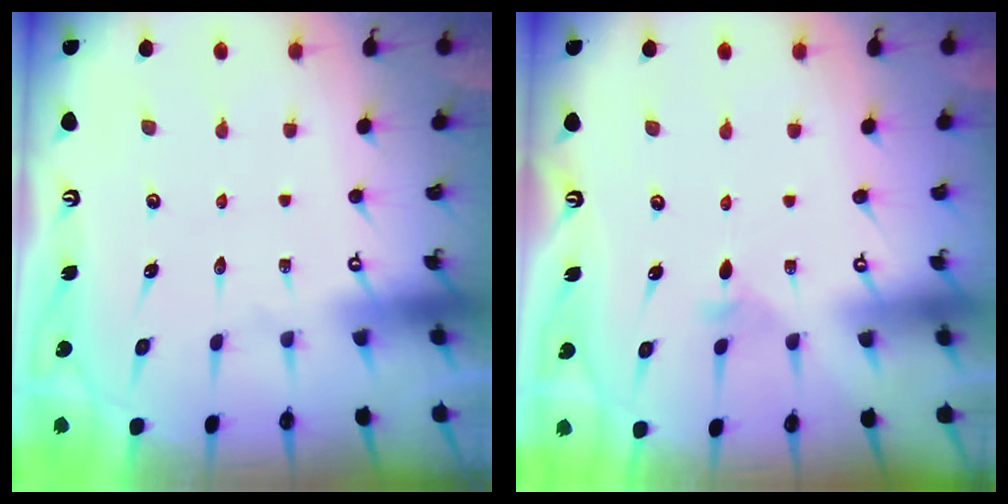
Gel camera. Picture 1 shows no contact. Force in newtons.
{"total": 2.9, "press": 2.8, "slide": 0.8}